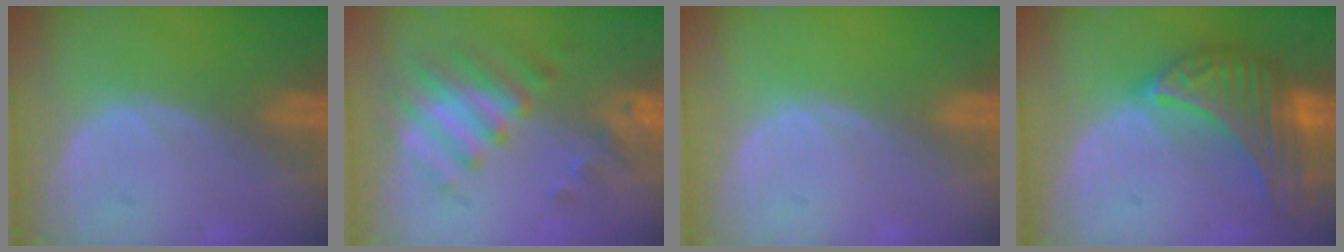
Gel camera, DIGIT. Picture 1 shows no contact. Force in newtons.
{"total": 8.1, "press": 7.1, "slide": 4.0}
{"total": 0.0}
{"total": 10.0, "press": 10.0, "slide": 0.6}